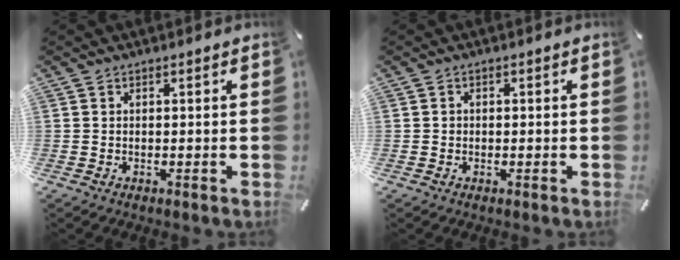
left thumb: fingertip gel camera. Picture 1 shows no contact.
{"total": 0.8, "force": [-0.2, 0.7, 0.3], "torque": [-0.006, 0.005, -0.005]}